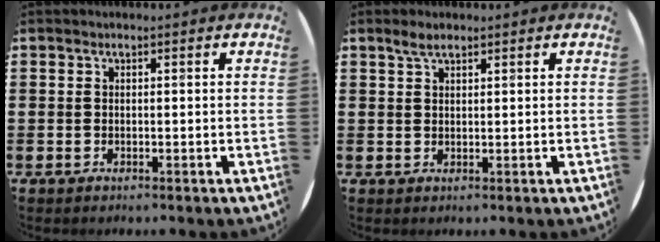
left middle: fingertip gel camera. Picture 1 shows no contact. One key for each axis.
{"total": 2.2, "fx": 1.6, "fy": 0.7, "fz": 1.2, "tx": -0.018, "ty": 0.002, "tz": 0.028}